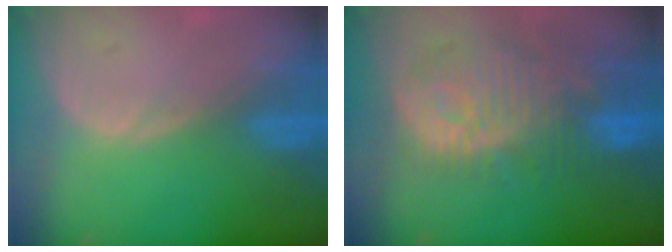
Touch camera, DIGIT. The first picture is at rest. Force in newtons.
{"total": 12.6, "press": 11.2, "slide": 5.9}